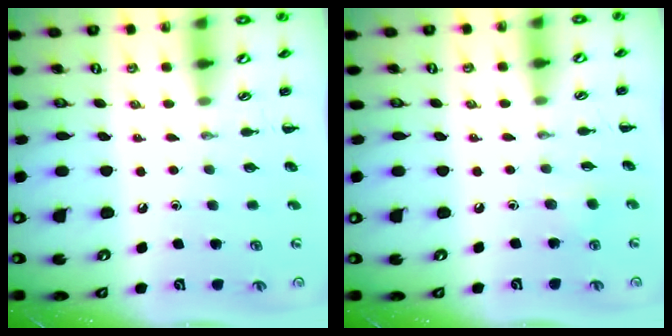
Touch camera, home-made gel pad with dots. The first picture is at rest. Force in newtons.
{"total": 2.0, "press": 1.9, "slide": 0.7}